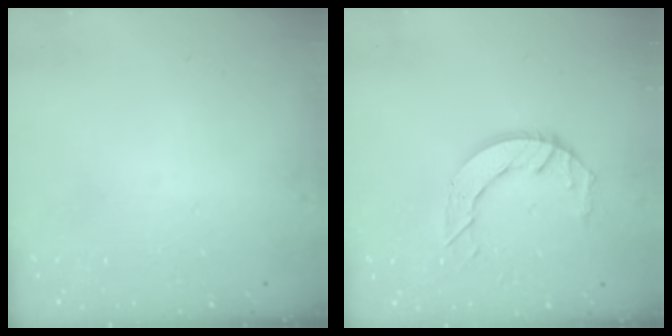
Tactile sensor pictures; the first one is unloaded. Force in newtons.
{"total": 8.1, "press": 8.0, "slide": 0.4}